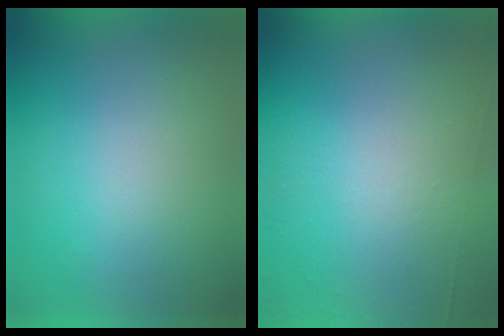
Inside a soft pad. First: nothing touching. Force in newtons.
{"total": 5.8}